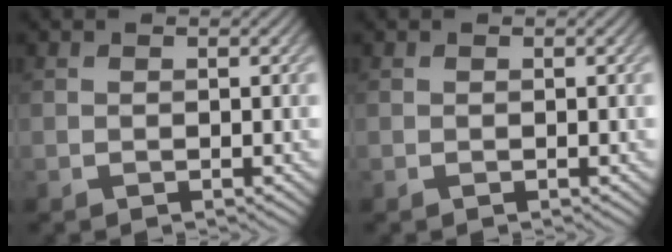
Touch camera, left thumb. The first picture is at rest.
{"total": 0.0}